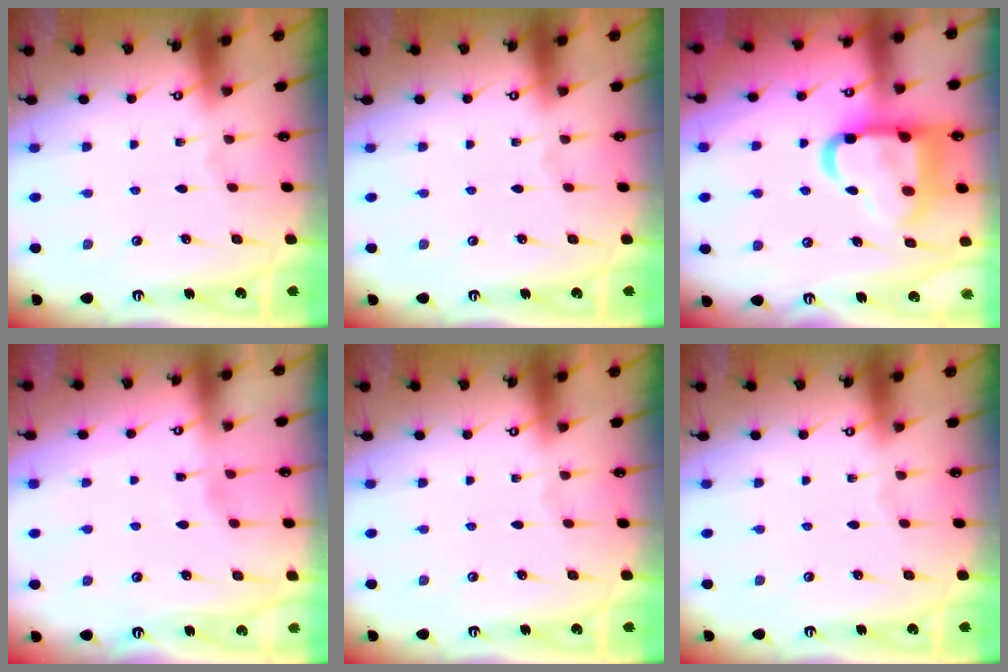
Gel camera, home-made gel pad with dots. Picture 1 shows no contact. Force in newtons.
{"total": 0.0}
{"total": 18.6, "press": 18.4, "slide": 2.1}
{"total": 2.7, "press": 2.7, "slide": 0.3}
{"total": 0.0}
{"total": 0.0}